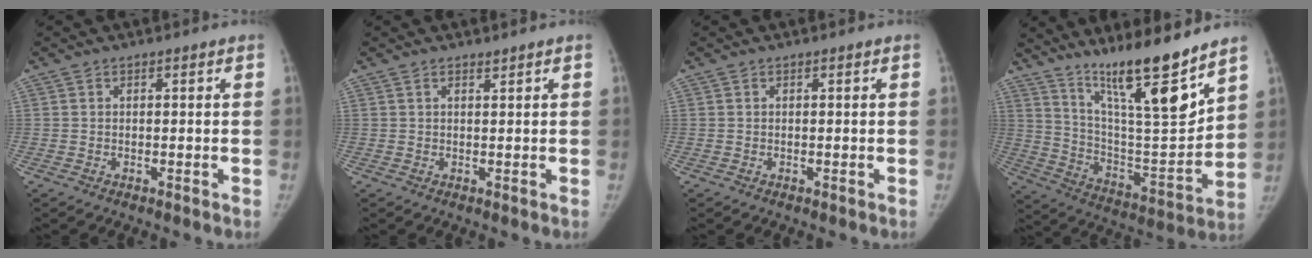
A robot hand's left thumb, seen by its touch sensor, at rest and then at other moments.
{"total": 0.6, "force": [0.5, 0.0, 0.1], "torque": [-0.005, -0.005, 0.011]}
{"total": 0.0}
{"total": 19.8, "force": [14.5, 2.4, 13.4], "torque": [-0.184, -0.096, 0.256]}